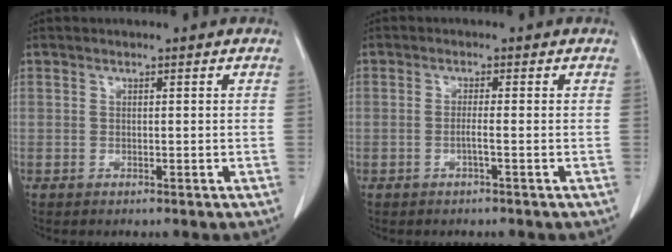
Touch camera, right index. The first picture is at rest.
{"total": 1.5, "force": [-0.6, -0.3, 1.3], "torque": [-0.024, 0.001, -0.014]}